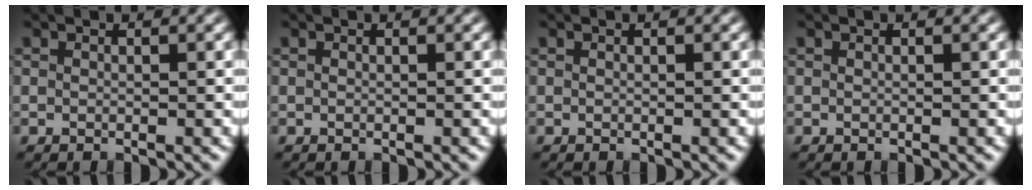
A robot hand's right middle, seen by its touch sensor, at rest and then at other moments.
{"total": 0.0}
{"total": 0.0}
{"total": 0.0}